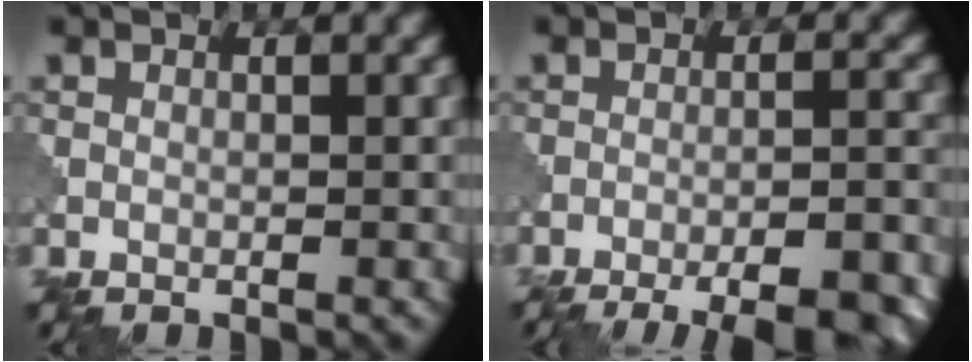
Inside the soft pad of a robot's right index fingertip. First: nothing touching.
{"total": 11.3, "force": [-9.1, 3.2, 5.9], "torque": [-0.060, 0.000, -0.099]}